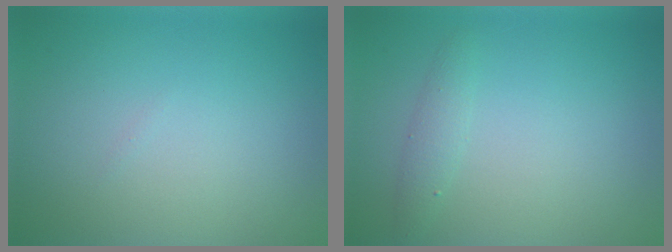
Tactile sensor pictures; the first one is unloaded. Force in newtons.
{"total": 1.3, "press": 1.3, "slide": 0.1}